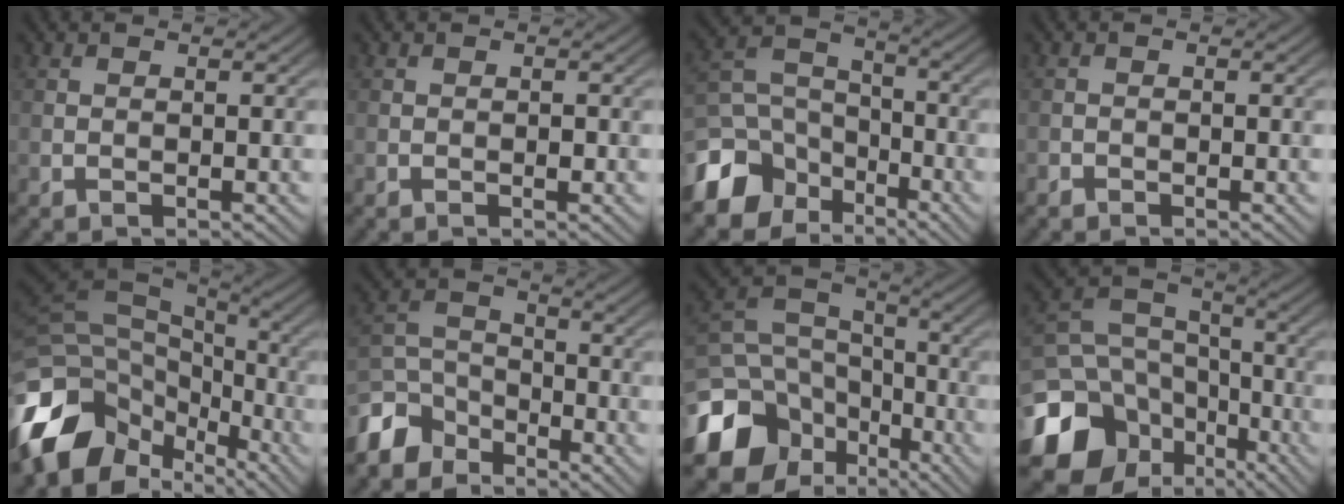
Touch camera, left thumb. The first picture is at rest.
{"total": 0.8, "force": [-0.3, 0.3, 0.6], "torque": [-0.008, 0.002, -0.004]}
{"total": 10.2, "force": [-6.4, 6.7, 4.1], "torque": [-0.109, -0.013, -0.136]}
{"total": 0.8, "force": [-0.7, 0.3, 0.1], "torque": [0.000, -0.002, -0.014]}
{"total": 16.1, "force": [-7.6, 10.3, 9.8], "torque": [-0.254, -0.023, -0.133]}
{"total": 7.7, "force": [-5.9, 4.1, 2.7], "torque": [-0.063, 0.000, -0.141]}
{"total": 14.0, "force": [-7.1, 10.1, 6.7], "torque": [-0.187, -0.029, -0.122]}
{"total": 16.3, "force": [-7.8, 12.3, 7.4], "torque": [-0.214, -0.036, -0.119]}